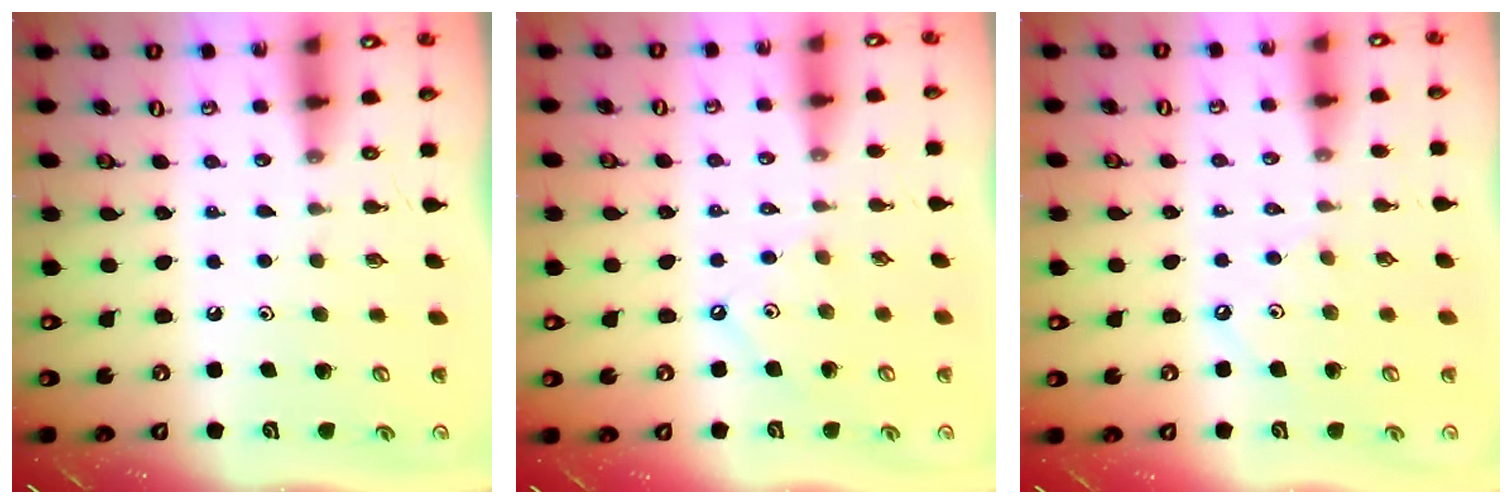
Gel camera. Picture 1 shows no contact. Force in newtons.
{"total": 2.3, "press": 2.3, "slide": 0.2}
{"total": 3.8, "press": 3.7, "slide": 0.7}